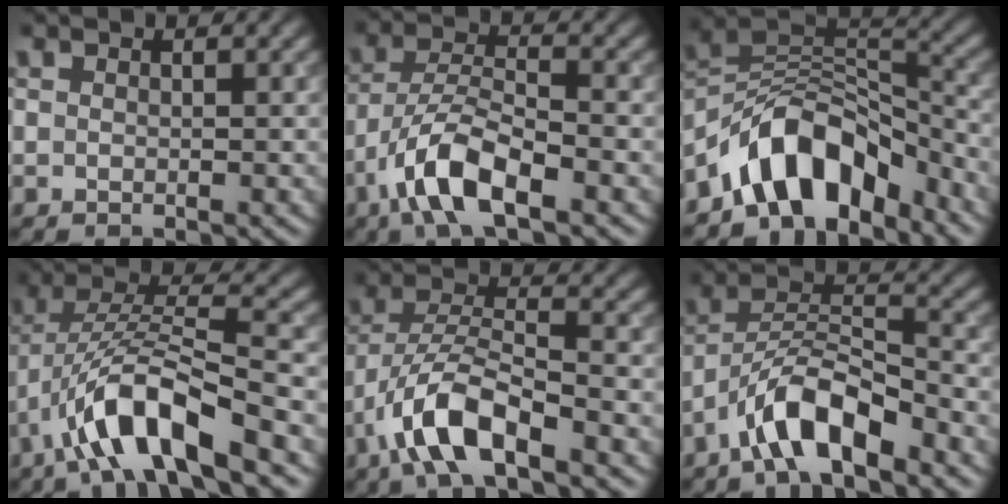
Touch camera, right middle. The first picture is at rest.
{"total": 6.5, "force": [-3.8, 2.2, 4.9], "torque": [-0.094, 0.004, -0.077]}
{"total": 8.3, "force": [-6.0, 3.6, 4.4], "torque": [-0.052, 0.011, -0.114]}
{"total": 8.7, "force": [-4.9, 2.1, 6.9], "torque": [-0.125, 0.014, -0.090]}
{"total": 7.1, "force": [-4.2, 2.3, 5.2], "torque": [-0.100, 0.004, -0.085]}
{"total": 6.4, "force": [-4.3, 1.8, 4.3], "torque": [-0.074, 0.010, -0.084]}